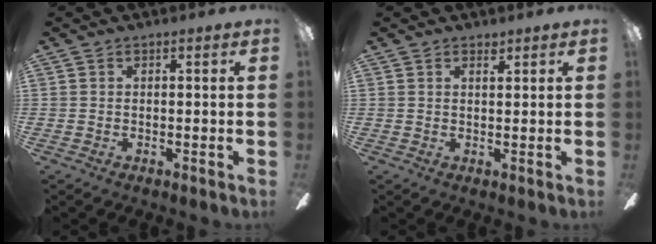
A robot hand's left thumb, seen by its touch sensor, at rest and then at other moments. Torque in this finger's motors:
{"motor_torque": [-0.07, -0.01, -0.09, -0.10, 0.04]}